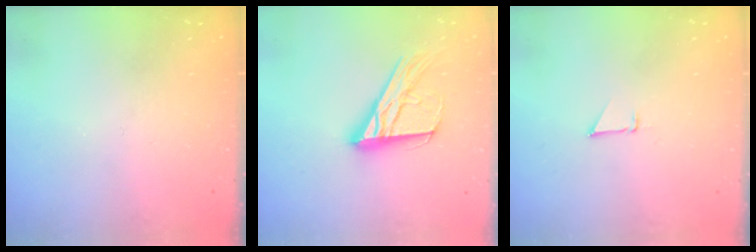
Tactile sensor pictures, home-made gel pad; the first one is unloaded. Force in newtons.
{"total": 17.6, "press": 17.5, "slide": 1.7}
{"total": 0.9, "press": 0.9, "slide": 0.1}